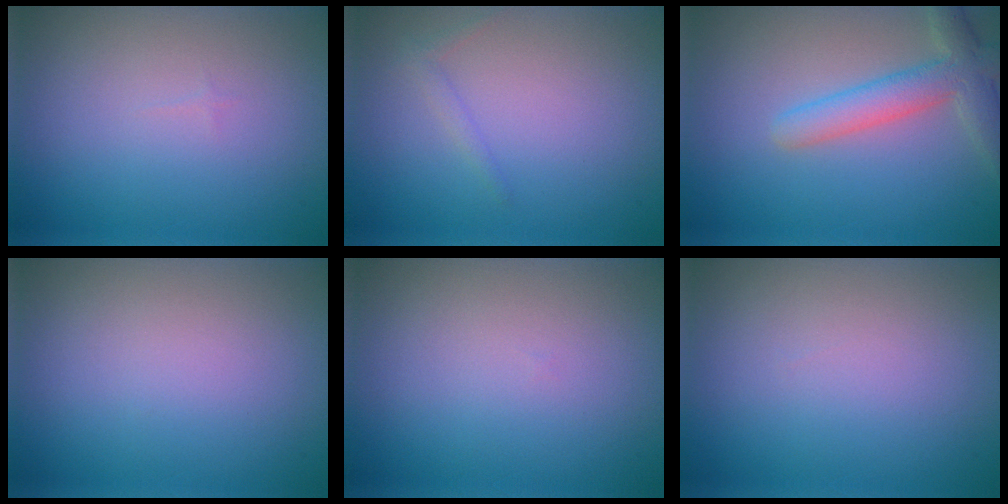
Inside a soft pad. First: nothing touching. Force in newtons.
{"total": 0.8, "press": 0.8, "slide": 0.1}
{"total": 4.1, "press": 4.1, "slide": 0.3}
{"total": 0.0}
{"total": 0.0}
{"total": 0.0}